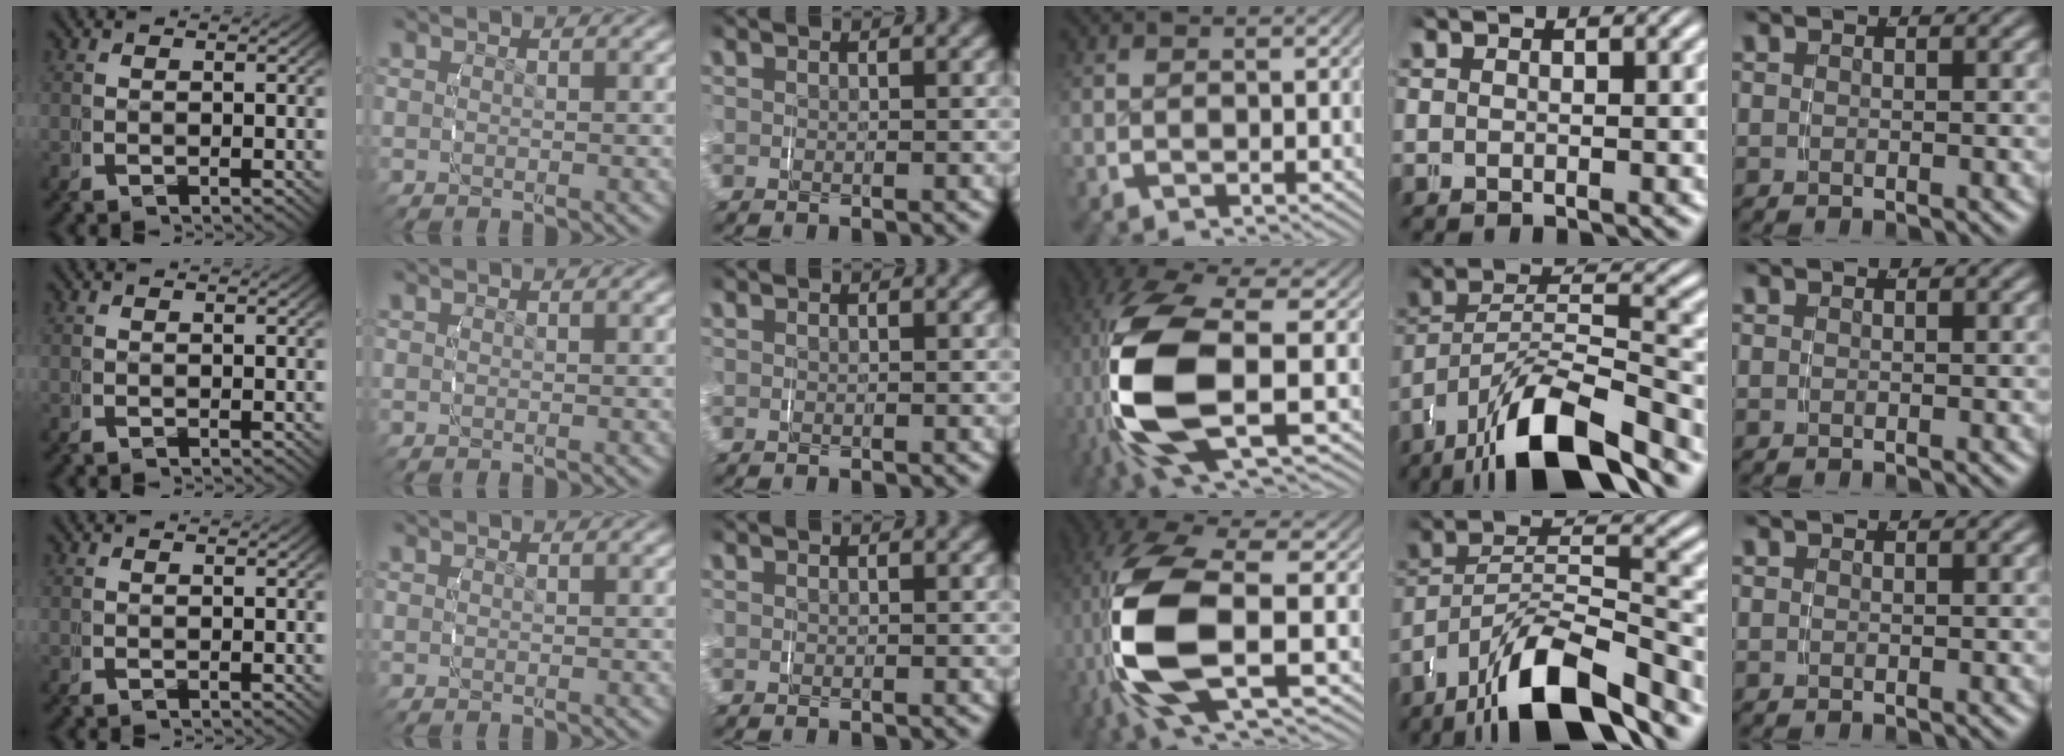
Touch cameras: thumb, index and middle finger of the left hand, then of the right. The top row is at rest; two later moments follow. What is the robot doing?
{"motion": "grasp_and_lifting", "object": "fork"}